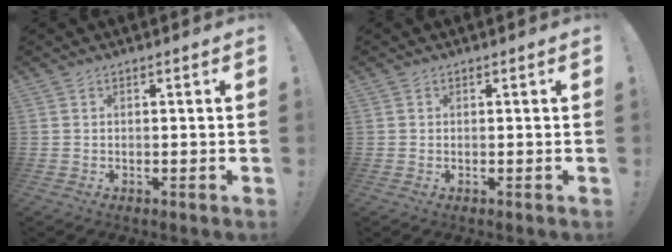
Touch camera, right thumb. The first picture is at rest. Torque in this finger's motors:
{"motor_torque": [-0.05, 0.40, -0.02, 0.10, 0.02]}